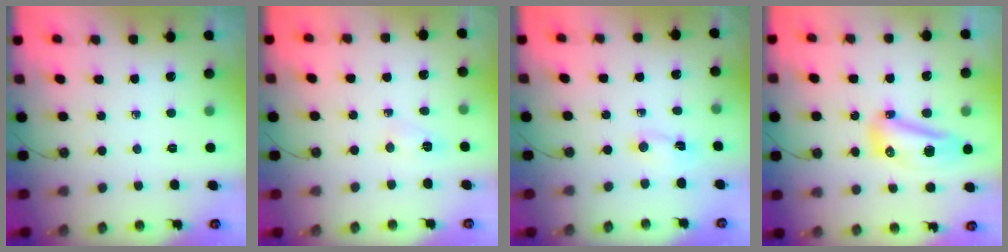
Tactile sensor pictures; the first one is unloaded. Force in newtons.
{"total": 2.7, "press": 2.4, "slide": 1.1}
{"total": 1.0, "press": 1.0, "slide": 0.4}
{"total": 13.1, "press": 13.1, "slide": 1.0}